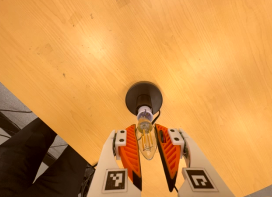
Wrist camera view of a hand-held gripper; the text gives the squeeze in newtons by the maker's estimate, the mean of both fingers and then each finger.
{"total": 10.8, "left": 10.1, "right": 11.4}